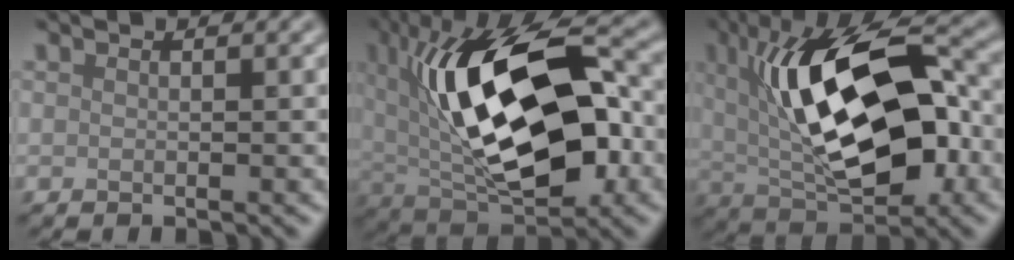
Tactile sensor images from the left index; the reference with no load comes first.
{"total": 14.8, "force": [1.5, 7.0, 12.9], "torque": [-0.221, 0.008, 0.023]}
{"total": 13.4, "force": [1.3, 5.9, 12.0], "torque": [-0.189, 0.011, 0.015]}